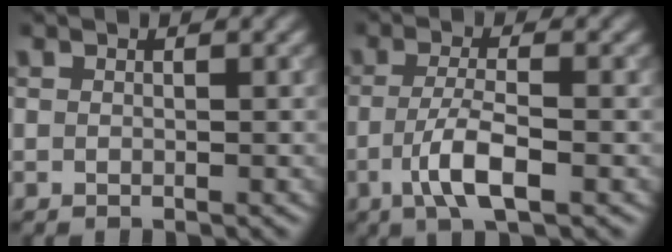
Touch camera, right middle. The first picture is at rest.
{"total": 4.3, "force": [-1.5, 1.1, 3.8], "torque": [-0.076, 0.001, -0.031]}